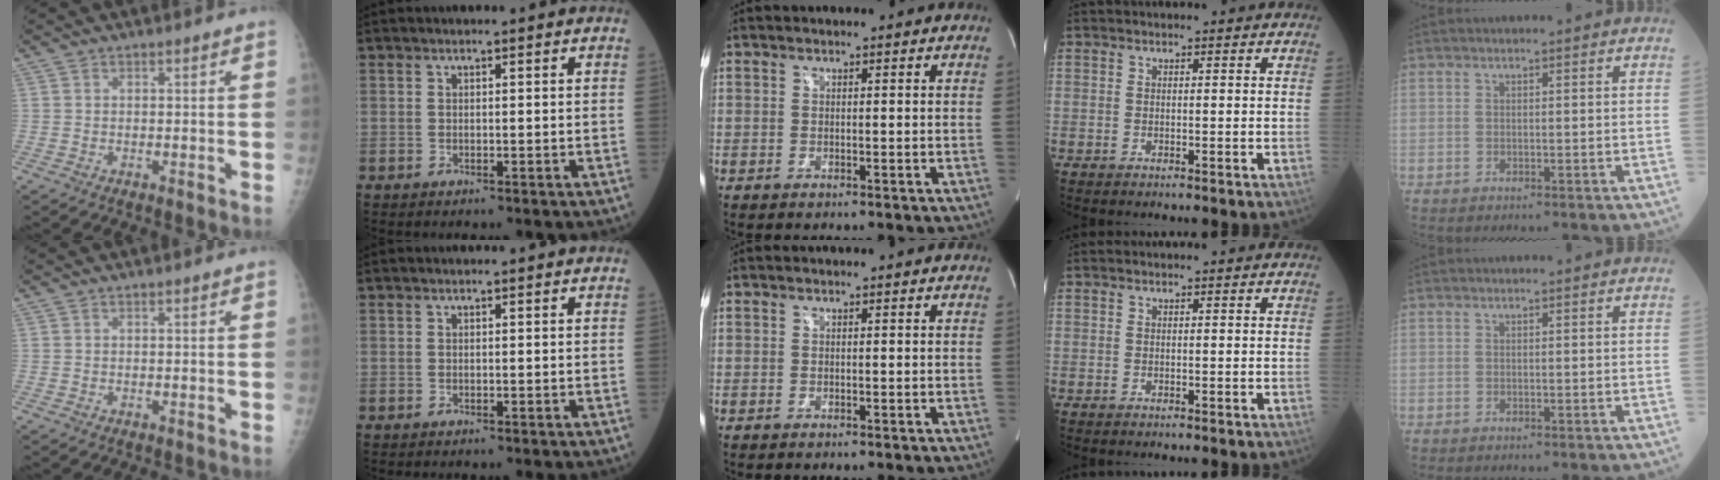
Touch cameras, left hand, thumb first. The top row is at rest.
{}